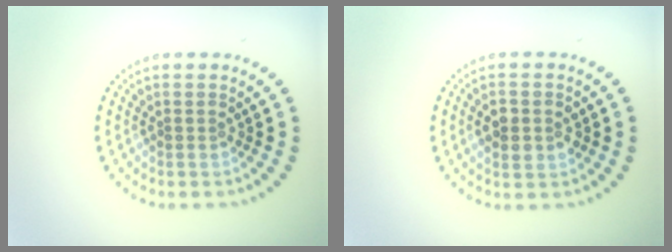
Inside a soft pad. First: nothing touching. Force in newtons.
{"total": 3.6, "press": 3.6, "slide": 0.2}